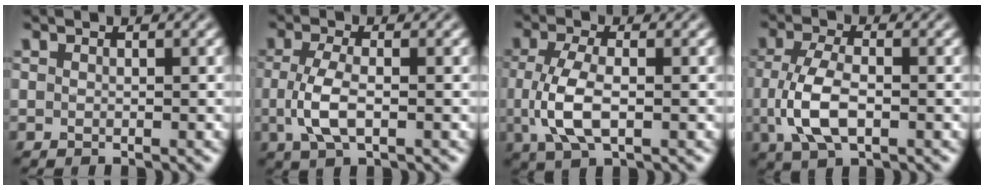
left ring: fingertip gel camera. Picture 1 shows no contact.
{"total": 3.7, "force": [-0.5, 1.5, 3.3], "torque": [-0.081, -0.004, -0.012]}
{"total": 4.9, "force": [-0.5, 2.1, 4.4], "torque": [-0.106, -0.005, -0.012]}
{"total": 5.2, "force": [-0.9, 2.5, 4.5], "torque": [-0.104, -0.004, -0.019]}